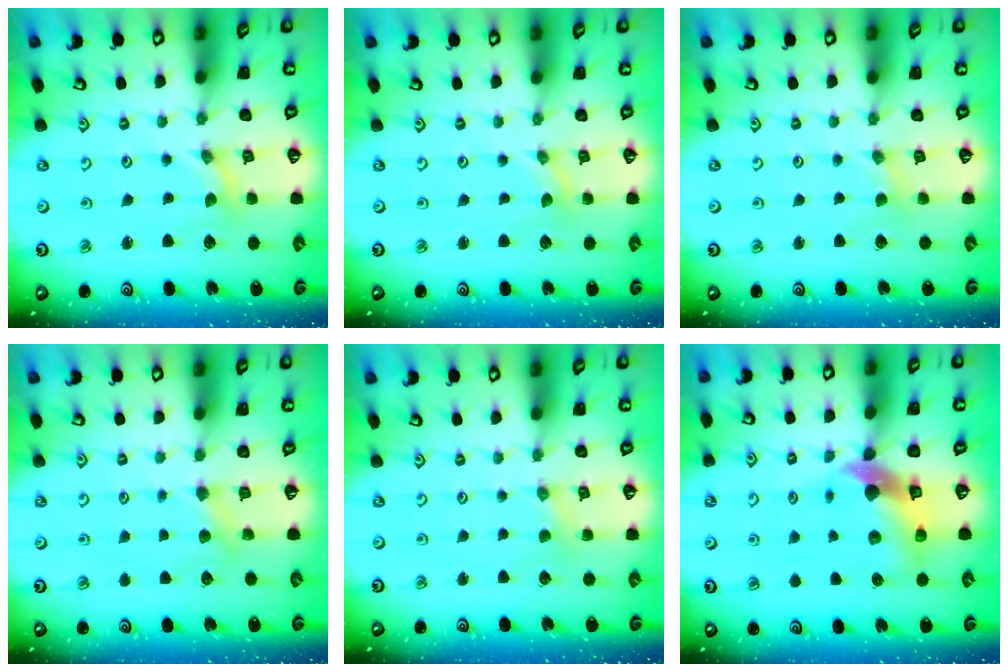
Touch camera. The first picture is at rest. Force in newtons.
{"total": 0.0}
{"total": 0.5, "press": 0.5, "slide": 0.1}
{"total": 5.1, "press": 5.1, "slide": 0.6}
{"total": 2.3, "press": 2.3, "slide": 0.3}
{"total": 10.4, "press": 10.2, "slide": 1.6}